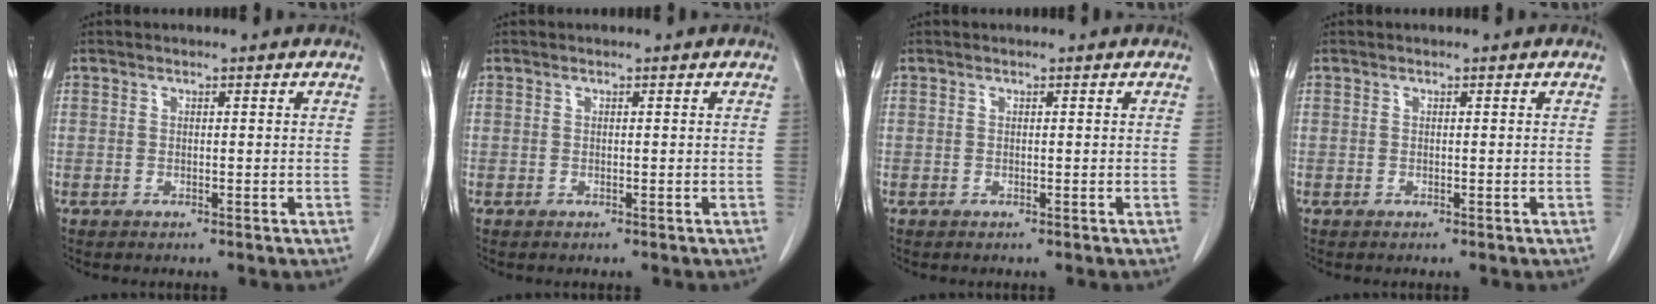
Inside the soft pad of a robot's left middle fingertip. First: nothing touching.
{"total": 0.0}
{"total": 0.0}
{"total": 0.0}